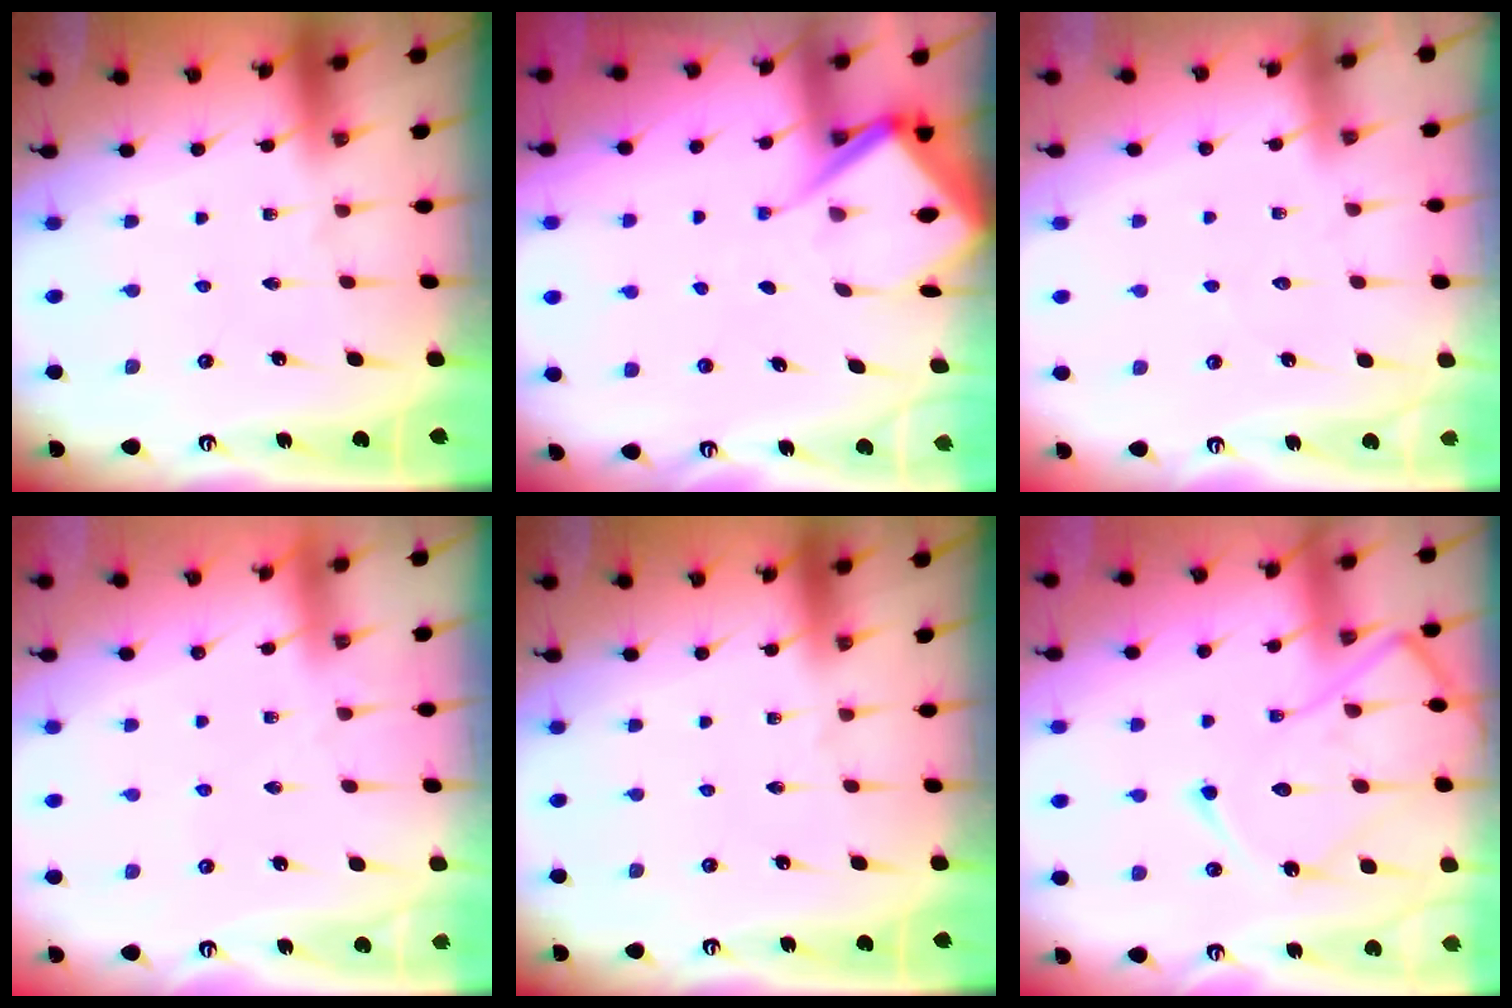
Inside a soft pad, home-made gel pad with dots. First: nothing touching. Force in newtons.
{"total": 8.4, "press": 8.3, "slide": 1.0}
{"total": 2.9, "press": 2.9, "slide": 0.3}
{"total": 2.4, "press": 2.4, "slide": 0.4}
{"total": 0.0}
{"total": 15.3, "press": 15.2, "slide": 1.2}